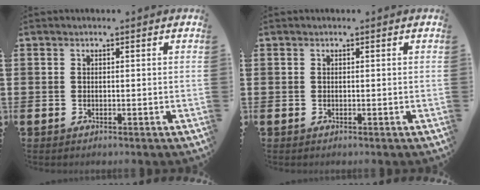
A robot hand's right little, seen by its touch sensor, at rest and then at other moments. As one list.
[{"total": 0.0}]